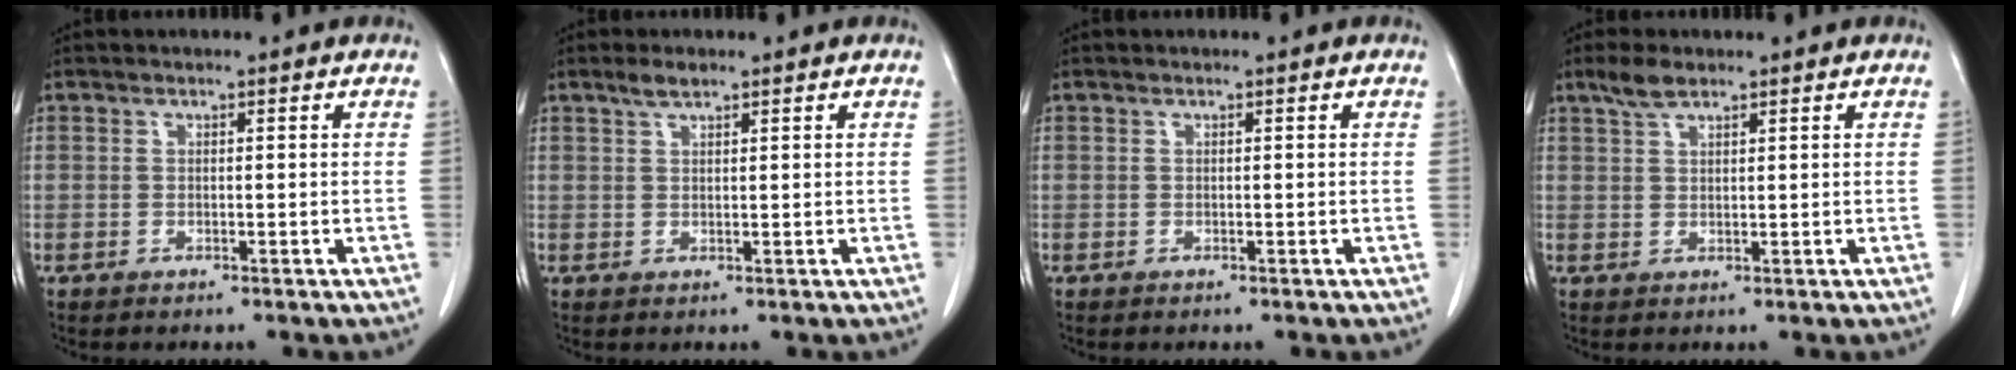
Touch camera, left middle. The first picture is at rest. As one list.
[{"total": 2.0, "force": [1.6, 0.5, 1.2], "torque": [-0.027, 0.004, 0.031]}, {"total": 0.0}, {"total": 3.0, "force": [2.3, 0.8, 1.7], "torque": [-0.042, 0.006, 0.047]}]